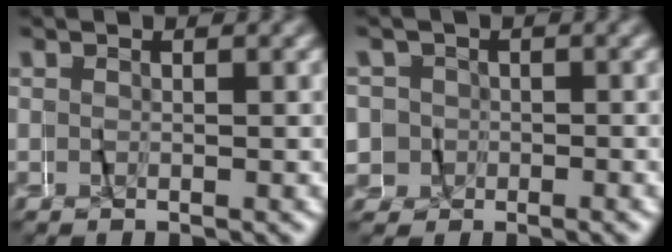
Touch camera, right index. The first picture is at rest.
{"total": 6.4, "force": [0.4, 6.2, 1.7], "torque": [-0.044, 0.004, -0.008]}